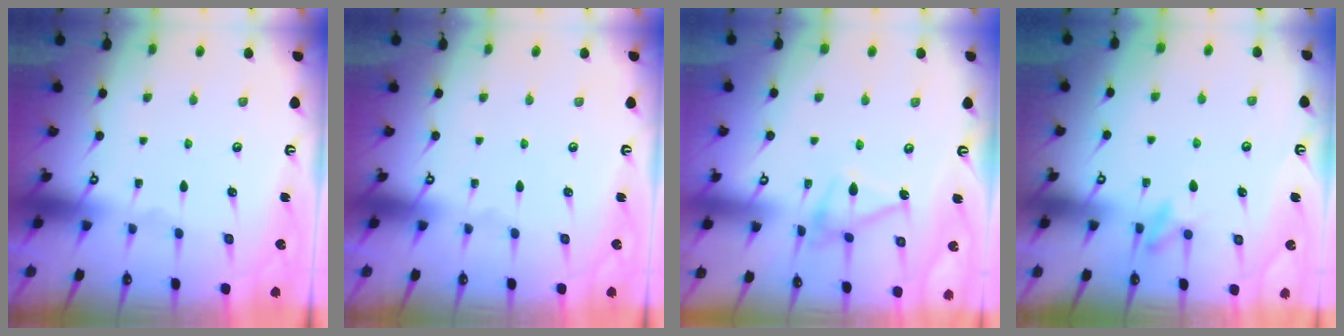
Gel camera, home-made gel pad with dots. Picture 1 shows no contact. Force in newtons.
{"total": 0.0}
{"total": 13.3, "press": 13.3, "slide": 0.2}
{"total": 7.8, "press": 7.7, "slide": 1.5}